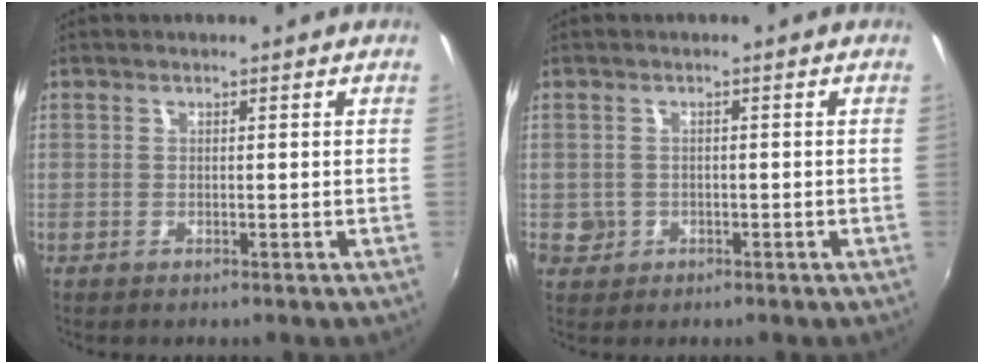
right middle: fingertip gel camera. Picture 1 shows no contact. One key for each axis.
{"total": 2.7, "fx": -0.6, "fy": 2.6, "fz": 0.5, "tx": -0.013, "ty": -0.003, "tz": -0.007}